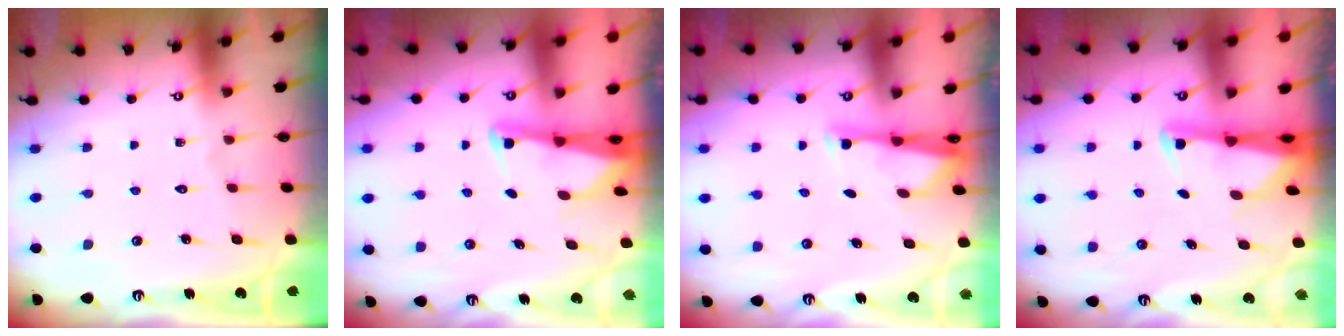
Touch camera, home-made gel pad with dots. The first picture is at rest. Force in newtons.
{"total": 2.4, "press": 2.4, "slide": 0.2}
{"total": 2.9, "press": 2.8, "slide": 0.5}
{"total": 2.6, "press": 2.6, "slide": 0.5}